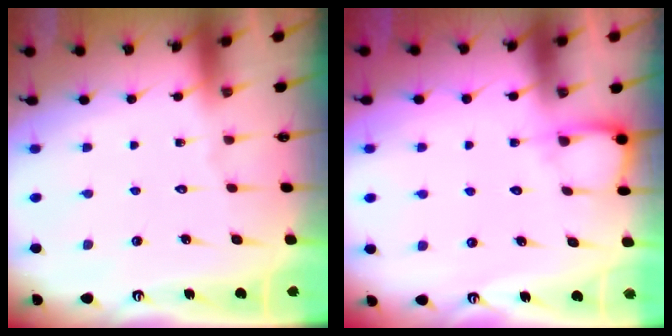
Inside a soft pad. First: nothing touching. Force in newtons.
{"total": 3.5, "press": 3.5, "slide": 0.4}